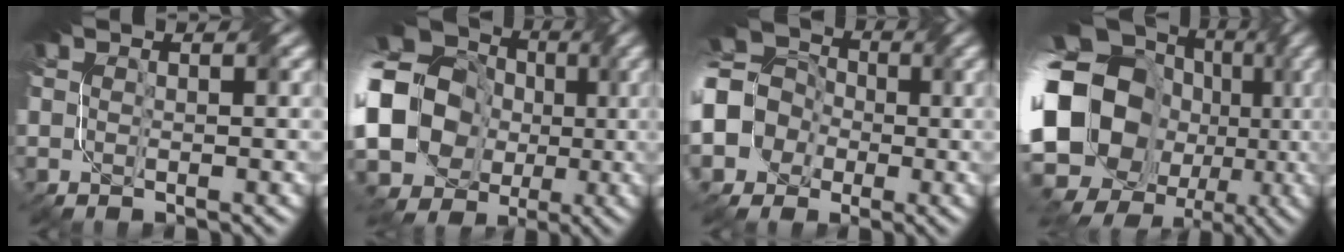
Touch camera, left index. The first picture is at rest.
{"total": 22.1, "force": [-1.1, 20.0, 9.3], "torque": [-0.217, 0.008, -0.068]}
{"total": 10.2, "force": [-1.7, 9.1, 4.4], "torque": [-0.115, 0.008, -0.066]}
{"total": 19.7, "force": [-3.1, 15.7, 11.6], "torque": [-0.223, -0.001, -0.060]}